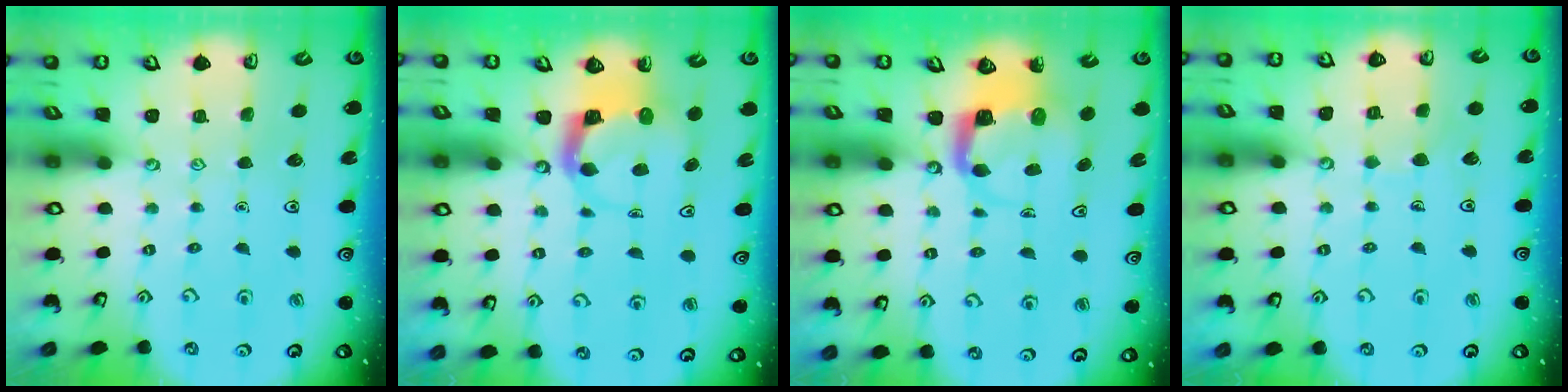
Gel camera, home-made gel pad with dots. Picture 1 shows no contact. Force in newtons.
{"total": 3.9, "press": 3.9, "slide": 0.3}
{"total": 5.8, "press": 5.8, "slide": 0.6}
{"total": 4.1, "press": 4.1, "slide": 0.2}